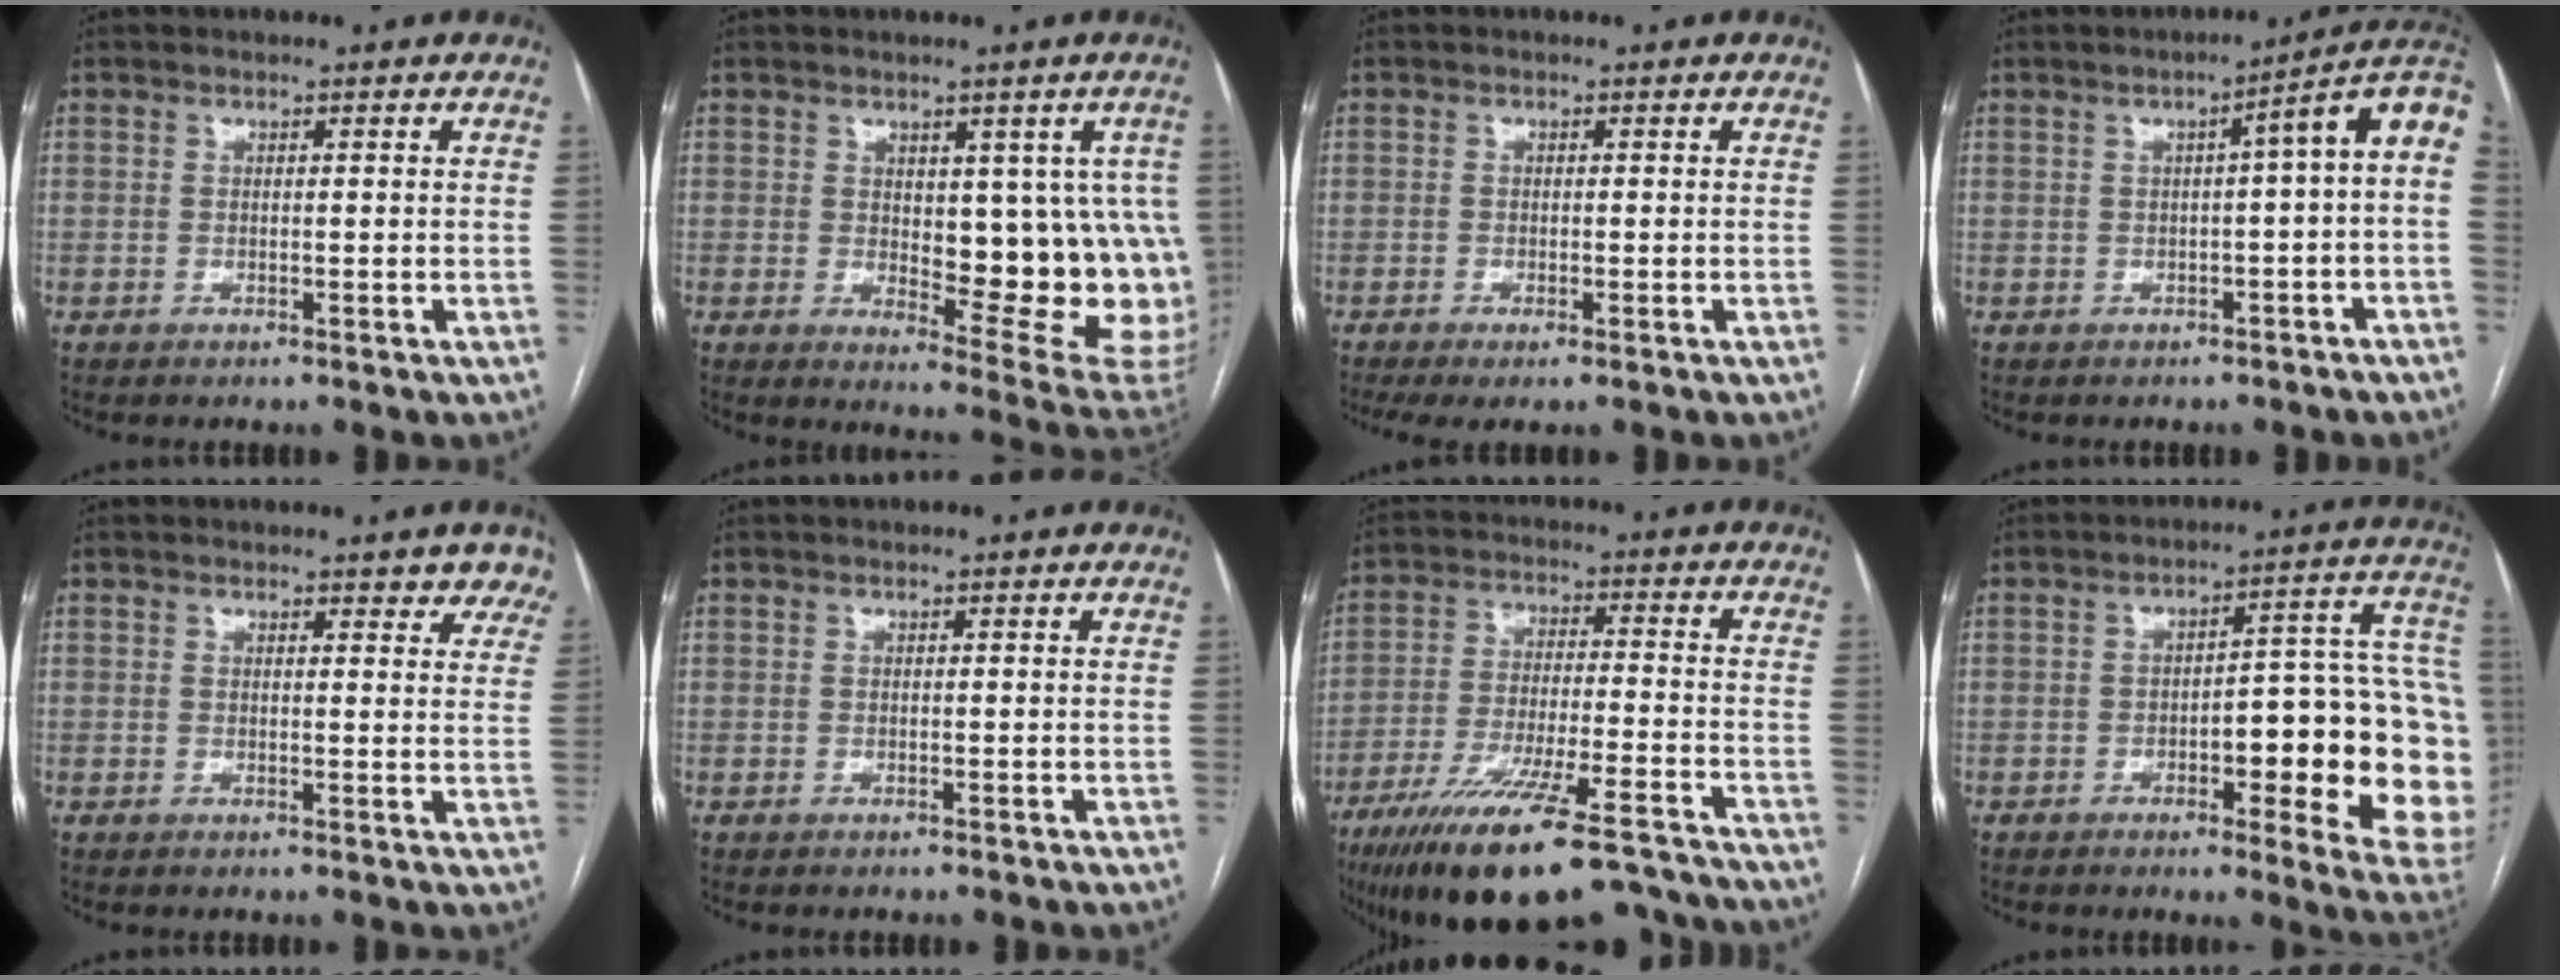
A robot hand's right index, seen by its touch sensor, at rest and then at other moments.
{"total": 14.7, "force": [0.4, 5.6, 13.6], "torque": [-0.128, -0.004, 0.019]}
{"total": 3.5, "force": [-2.1, 0.8, 2.6], "torque": [-0.046, -0.010, -0.034]}
{"total": 8.0, "force": [0.6, 0.4, 7.9], "torque": [-0.098, 0.031, 0.000]}
{"total": 5.5, "force": [4.9, 1.8, 2.0], "torque": [-0.001, -0.009, 0.036]}
{"total": 0.0}
{"total": 21.4, "force": [-16.7, 3.4, 13.0], "torque": [-0.195, -0.016, -0.265]}
{"total": 21.1, "force": [-4.0, 5.0, 20.1], "torque": [-0.164, 0.038, -0.034]}